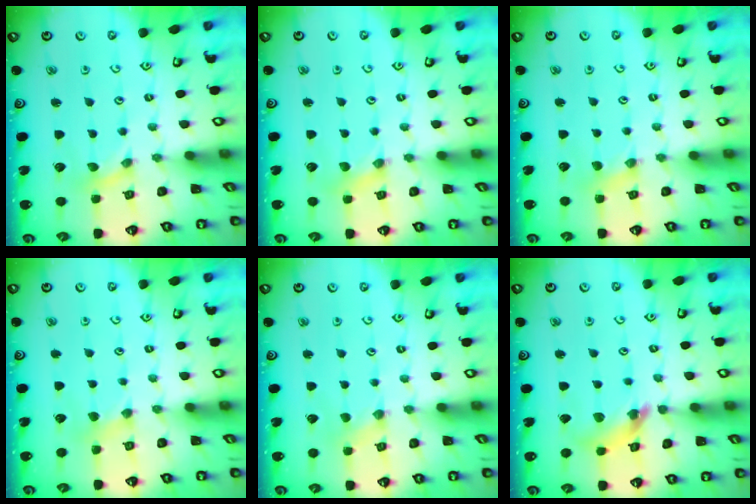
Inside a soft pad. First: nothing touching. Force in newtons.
{"total": 1.5, "press": 1.5, "slide": 0.1}
{"total": 1.3, "press": 1.2, "slide": 0.2}
{"total": 2.5, "press": 2.5, "slide": 0.5}
{"total": 0.0}
{"total": 10.2, "press": 10.1, "slide": 1.1}